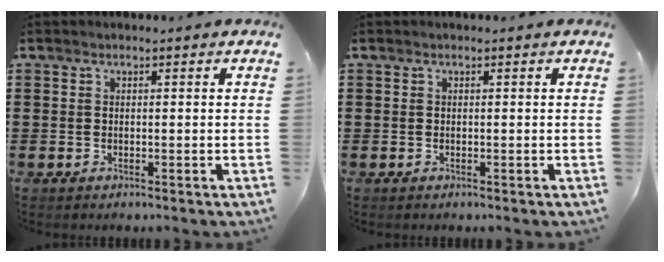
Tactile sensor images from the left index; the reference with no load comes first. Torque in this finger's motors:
{"motor_torque": [0.00, 0.00, 0.00, 0.00]}